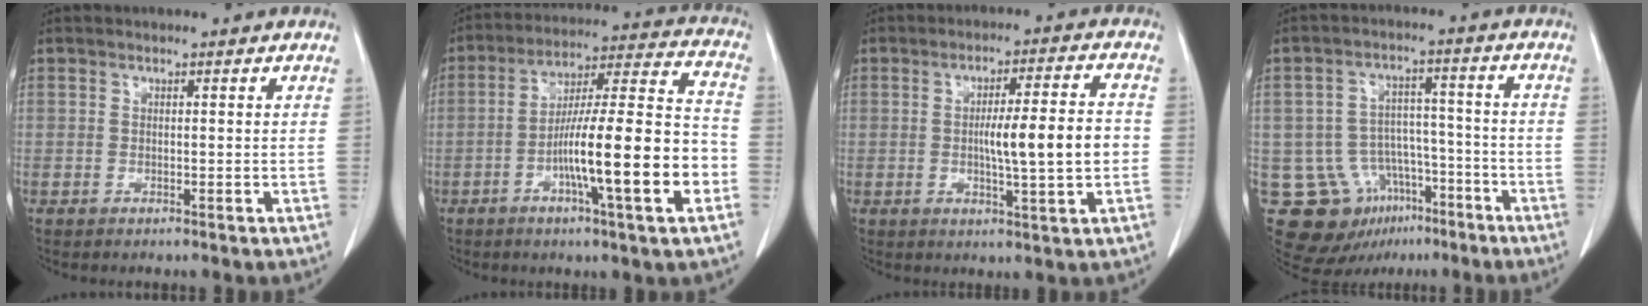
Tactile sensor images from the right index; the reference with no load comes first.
{"total": 17.7, "force": [-5.5, 1.0, 16.8], "torque": [-0.270, 0.007, -0.085]}
{"total": 9.6, "force": [-0.8, 0.6, 9.5], "torque": [-0.148, 0.008, -0.014]}
{"total": 12.6, "force": [-6.6, 9.8, 4.4], "torque": [-0.075, 0.046, -0.090]}